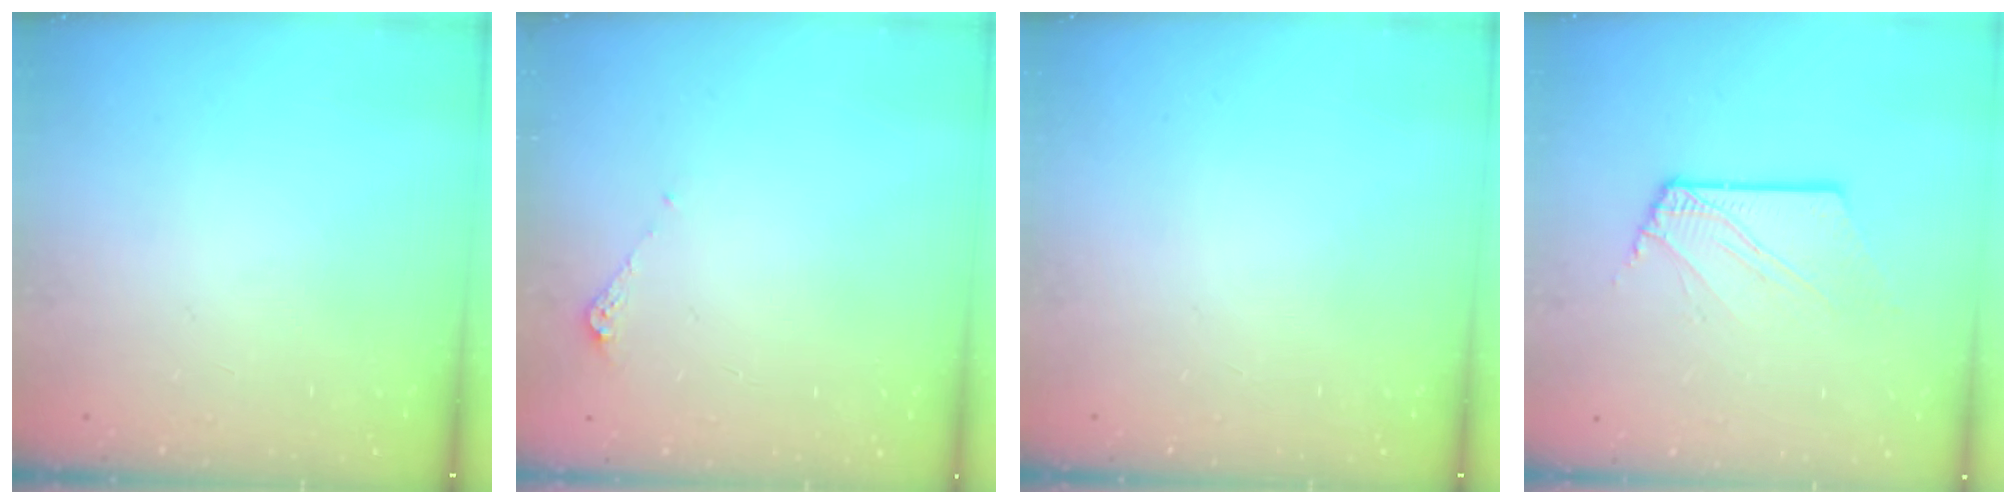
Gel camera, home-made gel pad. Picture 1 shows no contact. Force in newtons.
{"total": 4.3, "press": 4.2, "slide": 0.5}
{"total": 0.0}
{"total": 4.0, "press": 4.0, "slide": 0.4}